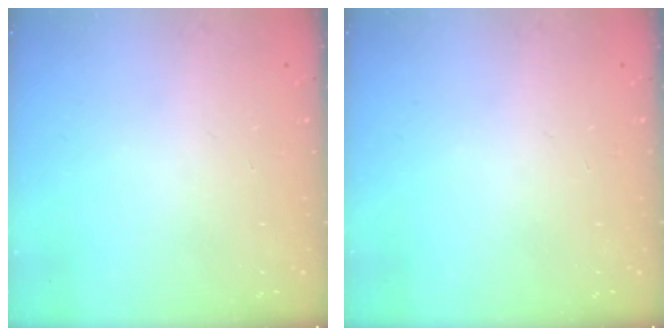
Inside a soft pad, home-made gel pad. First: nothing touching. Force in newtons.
{"total": 0.0}